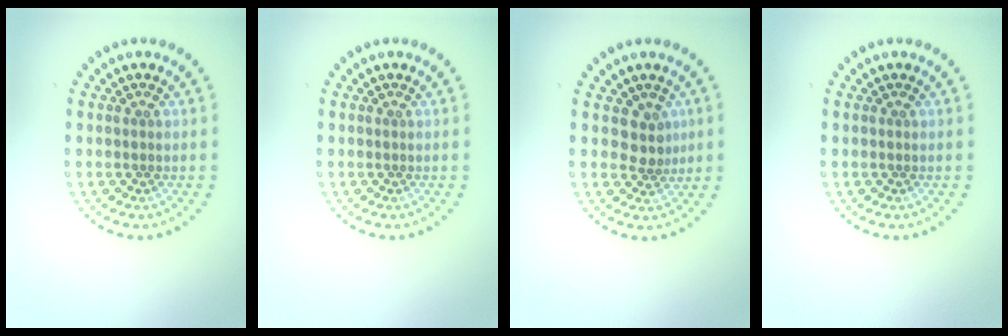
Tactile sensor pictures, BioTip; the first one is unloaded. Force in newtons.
{"total": 0.0}
{"total": 2.1, "press": 1.7, "slide": 1.3}
{"total": 0.0}